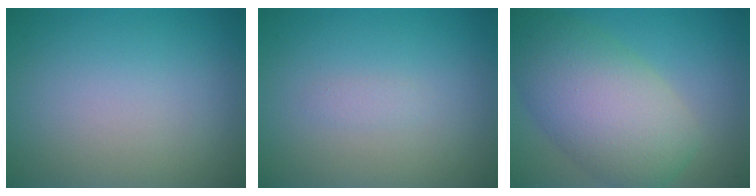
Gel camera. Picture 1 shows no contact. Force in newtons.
{"total": 0.6, "press": 0.6, "slide": 0.0}
{"total": 9.2, "press": 9.2, "slide": 0.4}